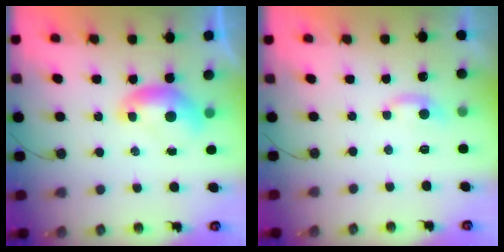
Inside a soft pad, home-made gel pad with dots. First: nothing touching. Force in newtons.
{"total": 2.1, "press": 2.0, "slide": 0.5}